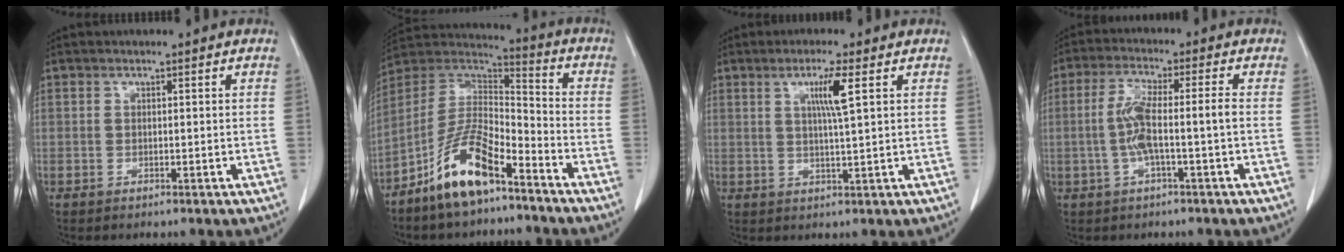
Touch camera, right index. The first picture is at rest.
{"total": 13.0, "force": [-8.5, 3.7, 9.1], "torque": [-0.182, 0.014, -0.159]}
{"total": 4.8, "force": [1.7, -0.6, 4.4], "torque": [-0.081, -0.003, 0.030]}
{"total": 5.4, "force": [-1.1, 0.7, 5.2], "torque": [-0.113, 0.012, -0.019]}